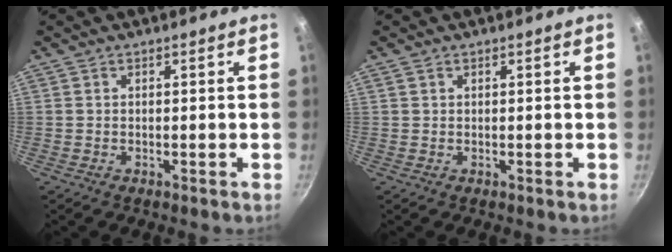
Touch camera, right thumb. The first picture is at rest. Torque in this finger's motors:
{"motor_torque": [-0.08, -0.11, -0.24, 0.20, 0.03]}